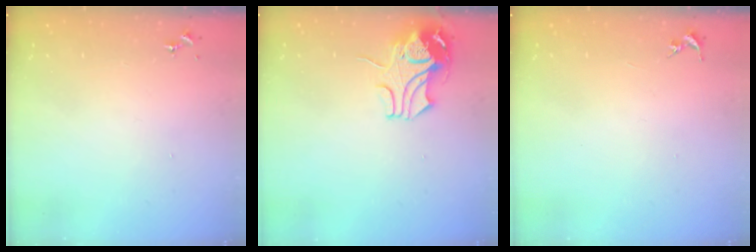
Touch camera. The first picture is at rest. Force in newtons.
{"total": 10.0, "press": 9.9, "slide": 1.5}
{"total": 0.0}